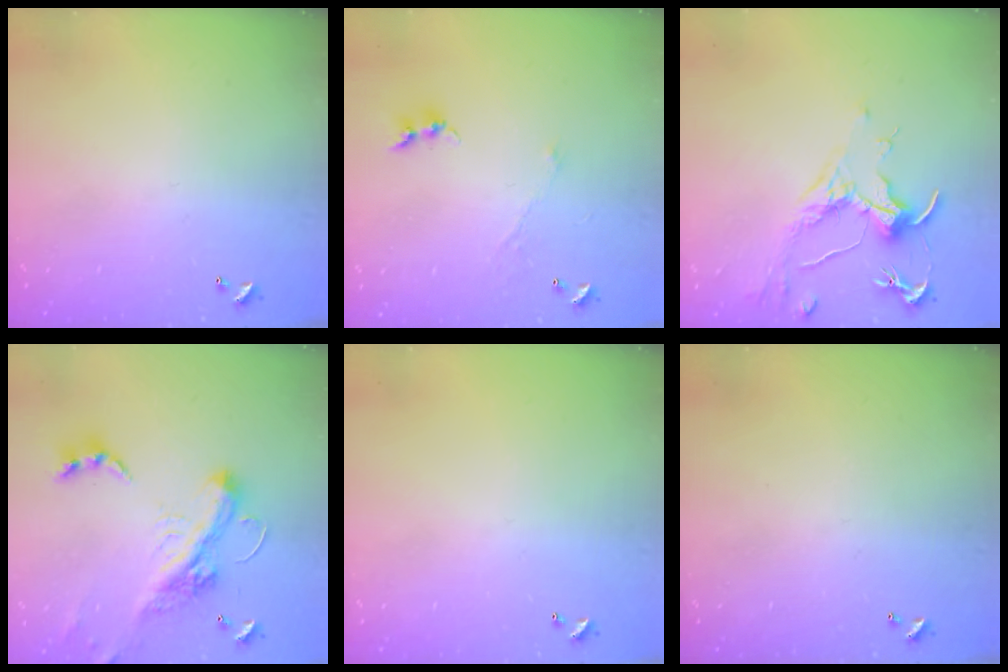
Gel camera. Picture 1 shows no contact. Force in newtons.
{"total": 0.0}
{"total": 1.8, "press": 1.6, "slide": 0.9}
{"total": 7.8, "press": 7.6, "slide": 1.9}
{"total": 0.0}
{"total": 0.0}